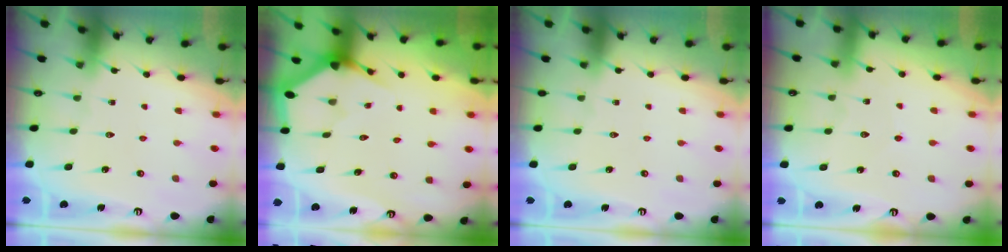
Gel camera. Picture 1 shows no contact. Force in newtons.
{"total": 3.3, "press": 3.3, "slide": 0.1}
{"total": 0.0}
{"total": 3.0, "press": 2.9, "slide": 0.4}